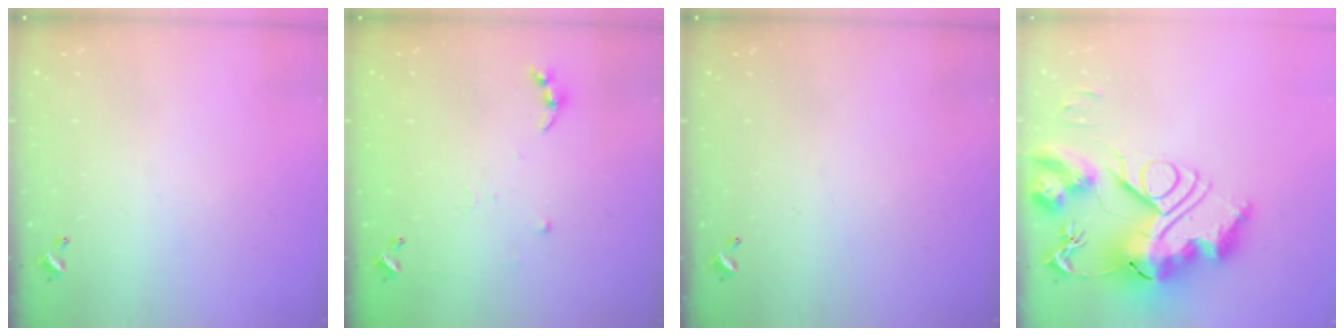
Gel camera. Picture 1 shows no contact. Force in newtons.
{"total": 6.1, "press": 6.1, "slide": 0.7}
{"total": 0.0}
{"total": 0.7, "press": 0.7, "slide": 0.0}